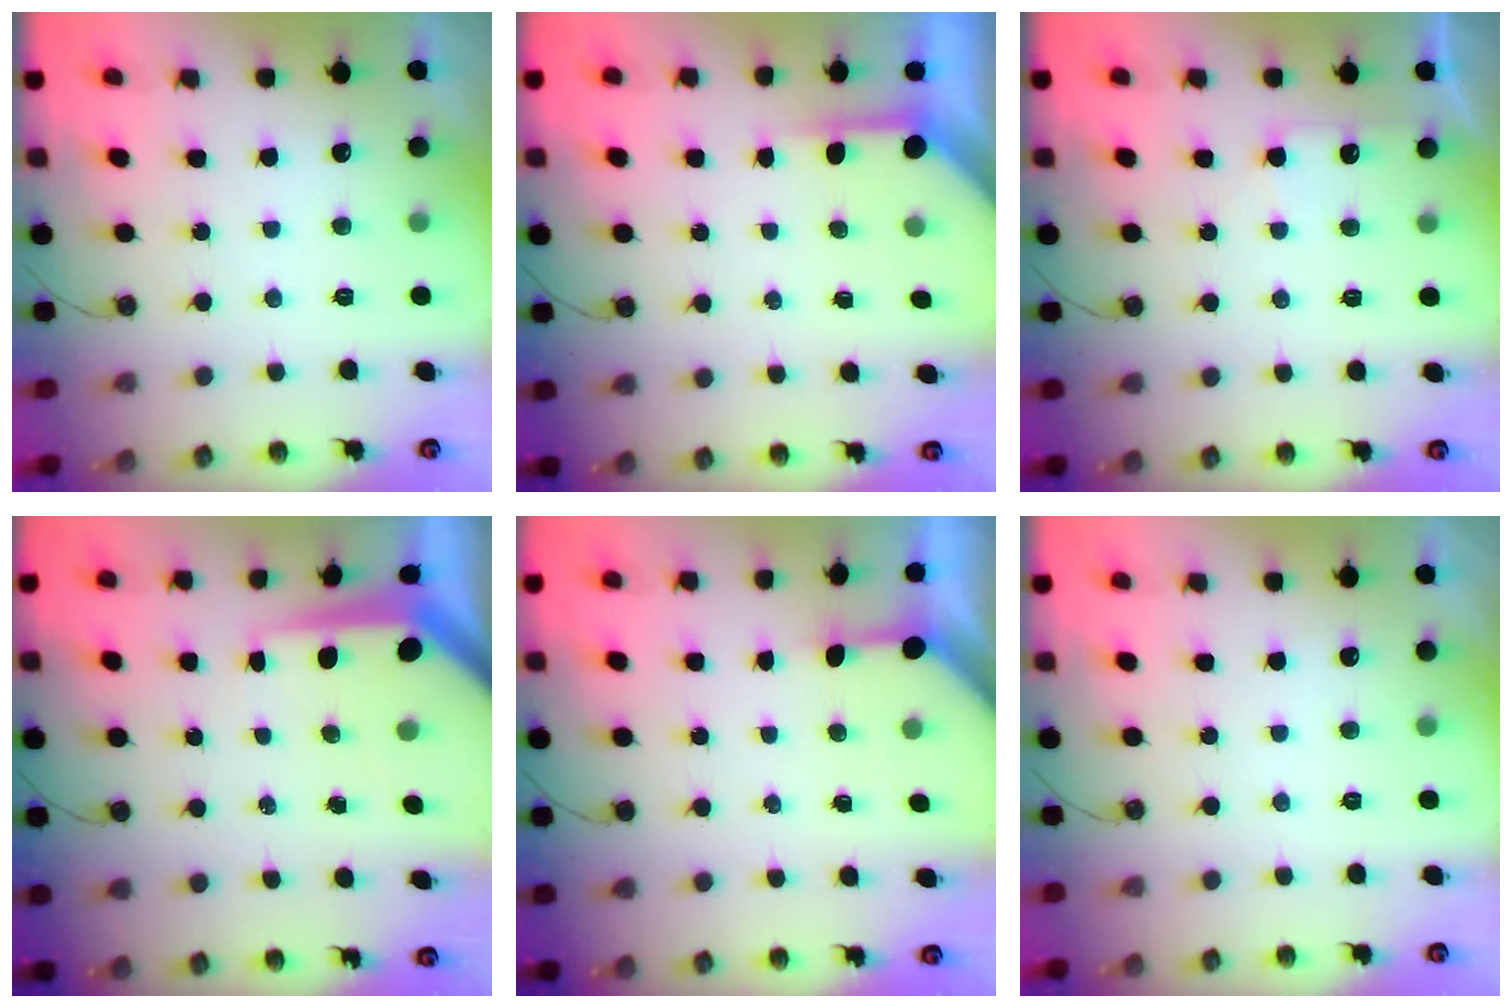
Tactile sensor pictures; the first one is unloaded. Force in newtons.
{"total": 3.9, "press": 3.8, "slide": 0.3}
{"total": 5.1, "press": 5.0, "slide": 0.6}
{"total": 8.3, "press": 8.3, "slide": 0.8}
{"total": 2.8, "press": 2.8, "slide": 0.3}
{"total": 0.0}